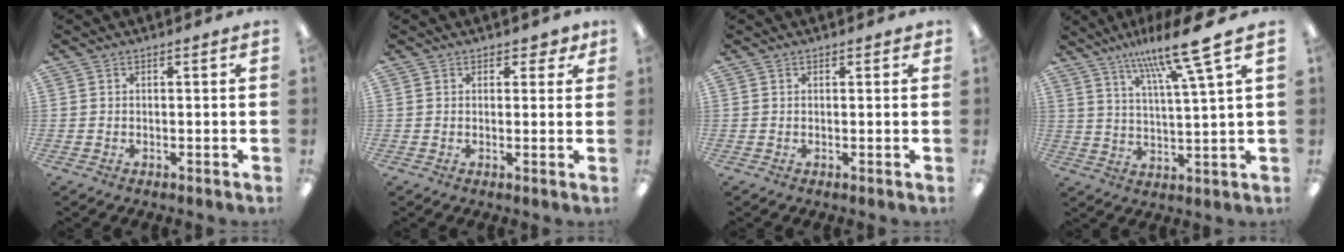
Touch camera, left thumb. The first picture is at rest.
{"total": 2.4, "force": [1.6, 1.7, 0.8], "torque": [-0.002, -0.001, 0.025]}
{"total": 0.7, "force": [0.5, 0.5, 0.0], "torque": [0.006, -0.002, 0.007]}
{"total": 13.2, "force": [9.6, 0.6, 9.1], "torque": [-0.159, -0.049, 0.152]}